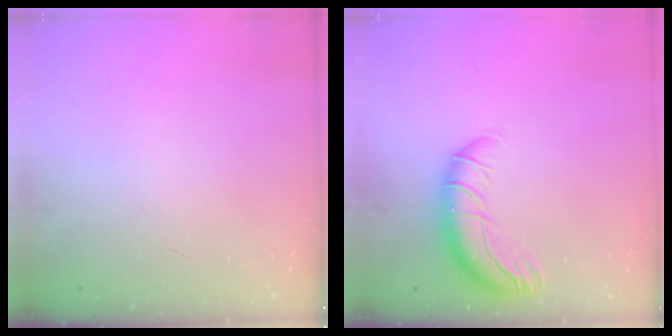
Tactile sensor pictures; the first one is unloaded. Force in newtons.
{"total": 11.6, "press": 11.2, "slide": 3.0}